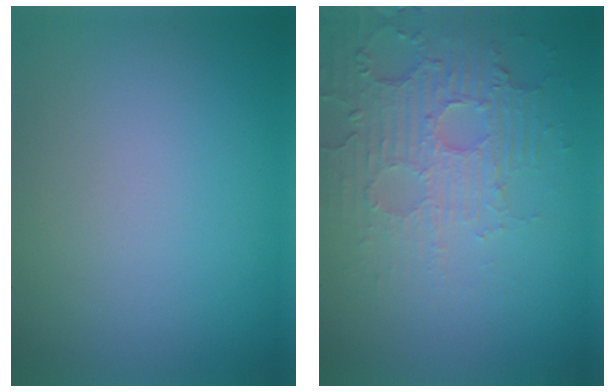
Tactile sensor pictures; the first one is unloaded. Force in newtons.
{"total": 4.3, "press": 3.8, "slide": 2.0}